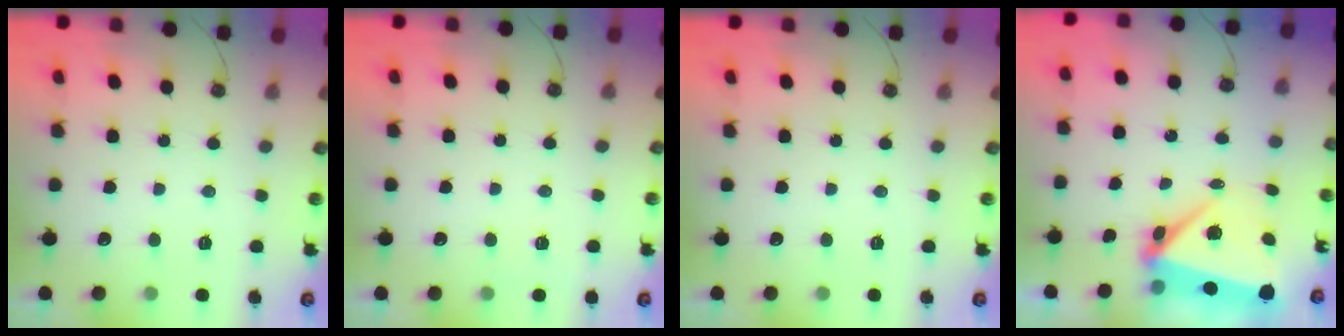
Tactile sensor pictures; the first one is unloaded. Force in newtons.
{"total": 2.8, "press": 1.8, "slide": 2.2}
{"total": 0.0}
{"total": 6.7, "press": 6.7, "slide": 1.0}